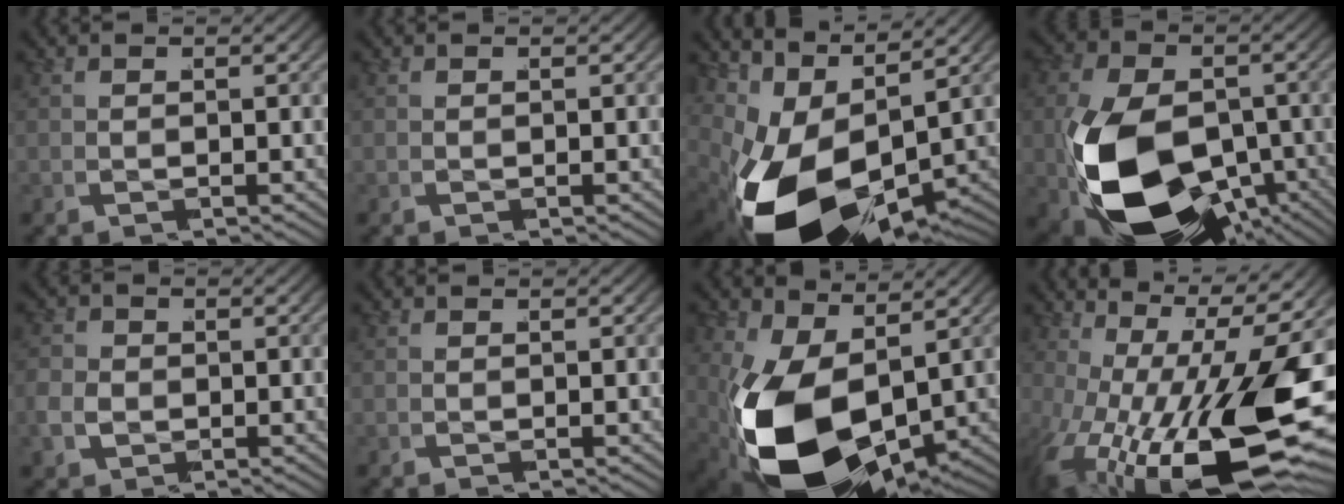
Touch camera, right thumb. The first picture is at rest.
{"total": 0.0}
{"total": 17.2, "force": [-4.9, 9.9, 13.2], "torque": [-0.262, -0.060, -0.049]}
{"total": 19.2, "force": [-6.9, 12.3, 13.1], "torque": [-0.306, -0.088, -0.074]}
{"total": 3.0, "force": [-1.1, 2.7, 0.9], "torque": [-0.036, -0.007, -0.021]}
{"total": 0.0}
{"total": 16.8, "force": [-4.5, 10.0, 12.7], "torque": [-0.288, -0.073, -0.039]}
{"total": 19.9, "force": [-3.5, 11.5, 15.8], "torque": [-0.289, -0.068, -0.025]}